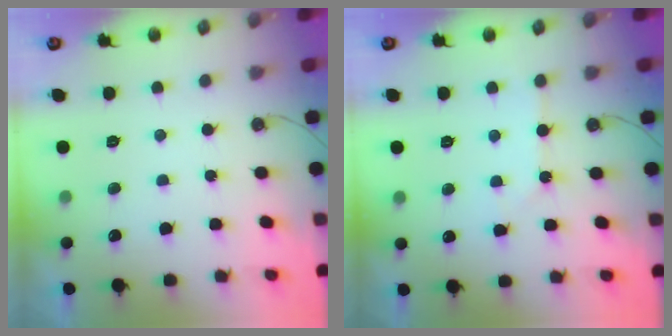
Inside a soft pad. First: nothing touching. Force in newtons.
{"total": 5.2, "press": 5.1, "slide": 0.8}